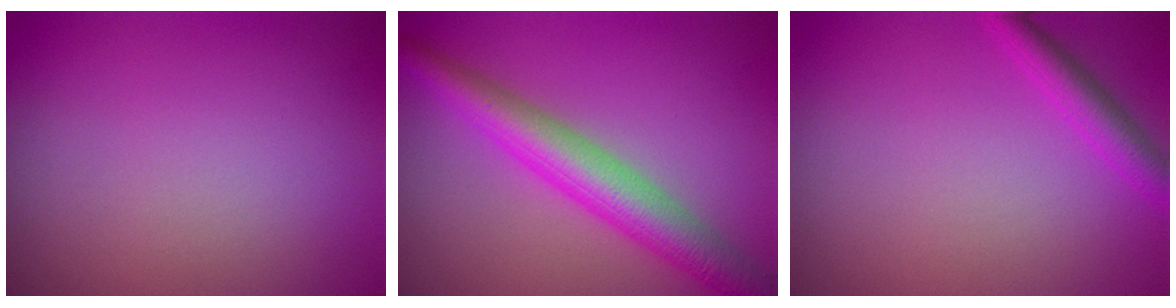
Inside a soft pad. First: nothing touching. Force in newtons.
{"total": 5.8, "press": 5.8, "slide": 0.0}
{"total": 2.3, "press": 2.3, "slide": 0.2}